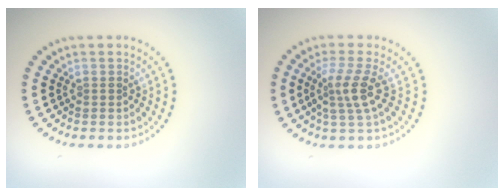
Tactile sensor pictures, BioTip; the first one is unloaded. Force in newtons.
{"total": 2.9, "press": 2.2, "slide": 1.8}